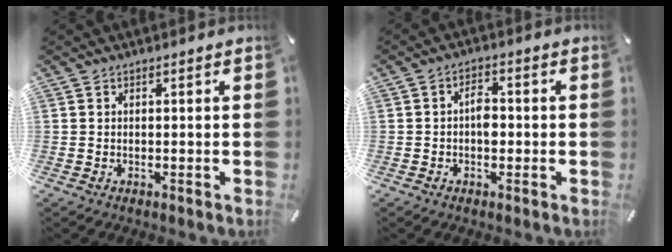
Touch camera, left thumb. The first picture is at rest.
{"total": 3.8, "force": [-0.5, 2.4, 2.9], "torque": [-0.046, 0.006, -0.012]}